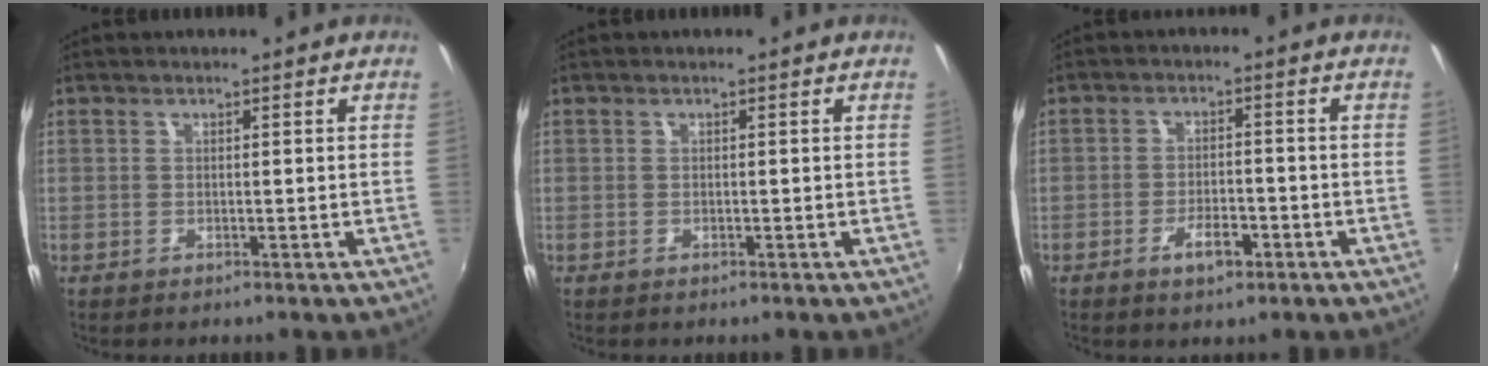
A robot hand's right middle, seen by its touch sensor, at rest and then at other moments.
{"total": 0.0}
{"total": 4.5, "force": [-2.5, 1.9, 3.2], "torque": [-0.065, -0.002, -0.040]}